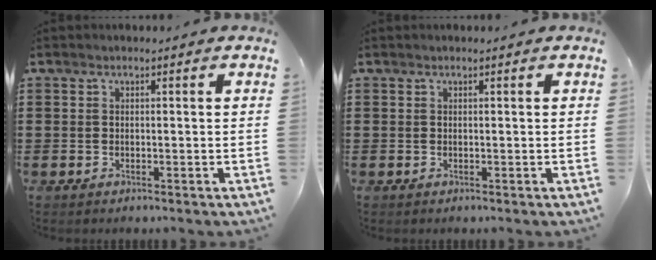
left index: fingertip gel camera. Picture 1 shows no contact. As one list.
[{"total": 0.0}]